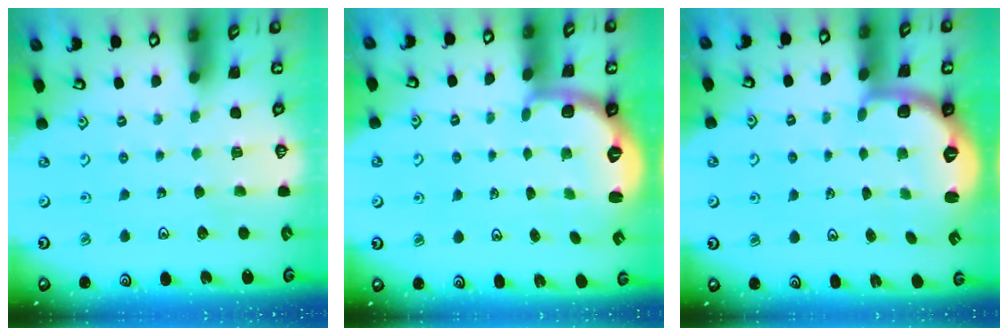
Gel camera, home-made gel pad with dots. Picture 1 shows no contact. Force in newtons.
{"total": 2.7, "press": 1.6, "slide": 2.2}
{"total": 2.7, "press": 1.6, "slide": 2.1}